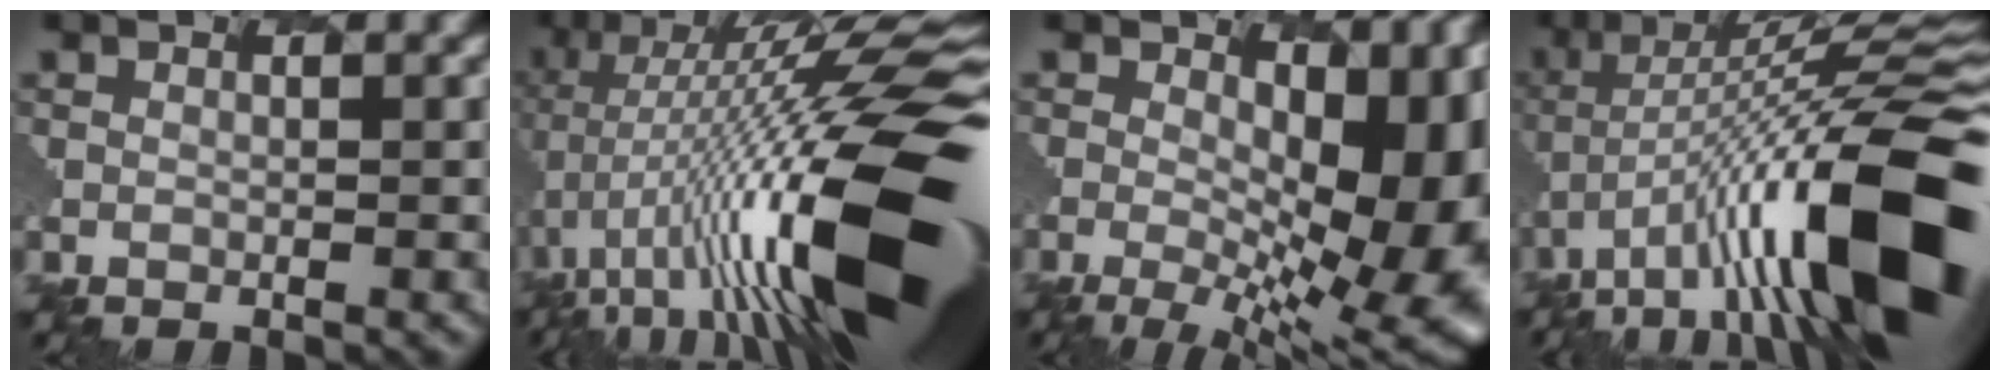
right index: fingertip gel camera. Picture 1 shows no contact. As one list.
[{"total": 19.2, "force": [-2.8, 5.8, 18.1], "torque": [-0.289, 0.023, -0.062]}, {"total": 13.7, "force": [-0.5, 7.3, 11.6], "torque": [-0.129, -0.009, -0.001]}, {"total": 15.6, "force": [-5.1, 4.6, 14.0], "torque": [-0.218, 0.027, -0.093]}]